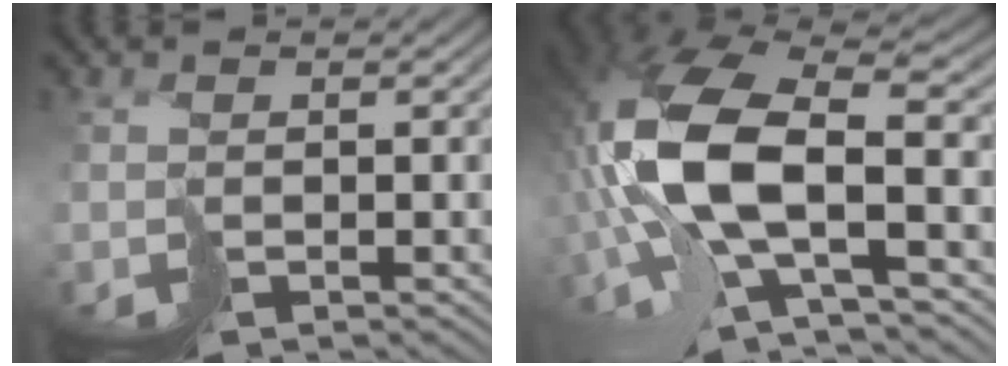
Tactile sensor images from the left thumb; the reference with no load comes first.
{"total": 14.6, "force": [-1.2, 5.3, 13.6], "torque": [-0.305, 0.005, -0.023]}